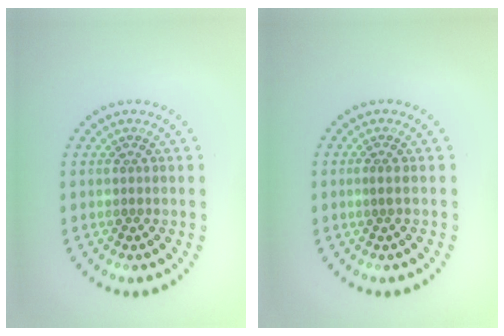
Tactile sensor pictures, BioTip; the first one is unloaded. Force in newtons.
{"total": 0.7, "press": 0.4, "slide": 0.6}